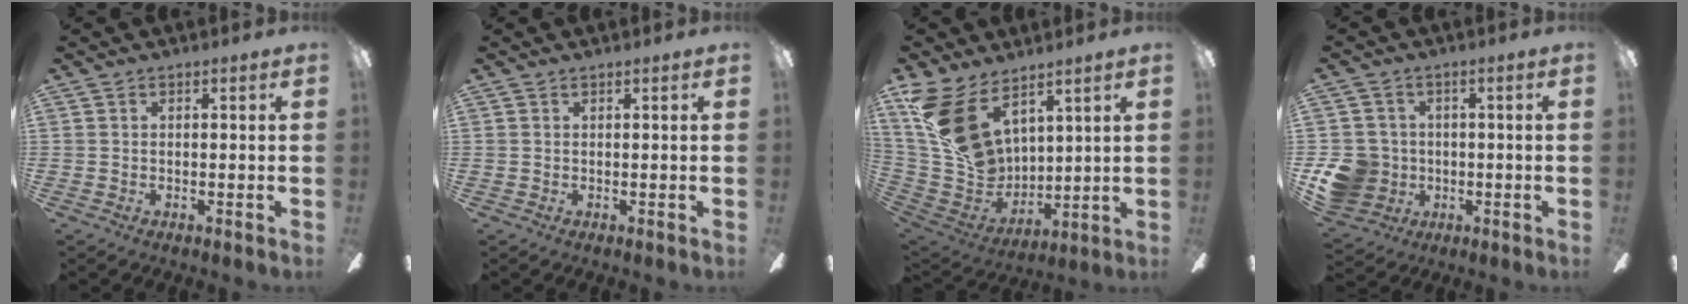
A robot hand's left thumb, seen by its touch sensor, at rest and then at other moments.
{"total": 0.0}
{"total": 19.2, "force": [10.1, 12.2, 11.0], "torque": [-0.247, -0.053, 0.191]}
{"total": 10.5, "force": [-1.7, 9.7, 3.6], "torque": [-0.094, 0.022, -0.023]}